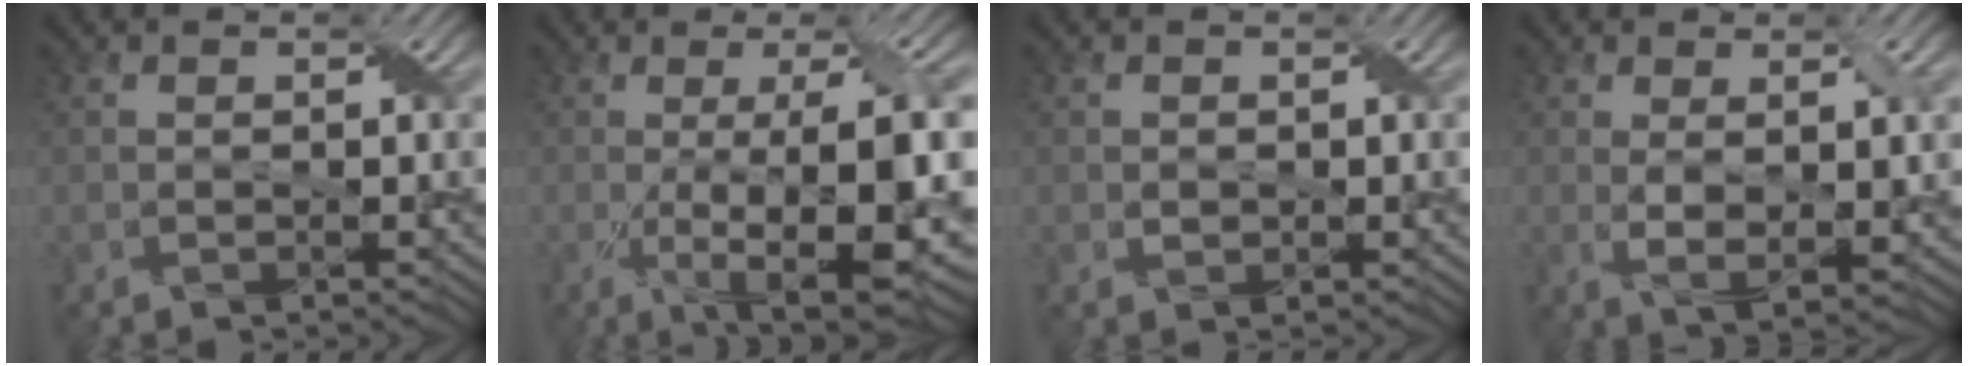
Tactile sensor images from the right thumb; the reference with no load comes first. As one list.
[{"total": 14.2, "force": [-2.7, 3.5, 13.5], "torque": [-0.192, -0.002, -0.028]}, {"total": 0.8, "force": [0.1, 0.7, 0.4], "torque": [-0.014, -0.003, 0.003]}, {"total": 4.8, "force": [0.9, 1.4, 4.5], "torque": [-0.090, -0.008, 0.022]}]